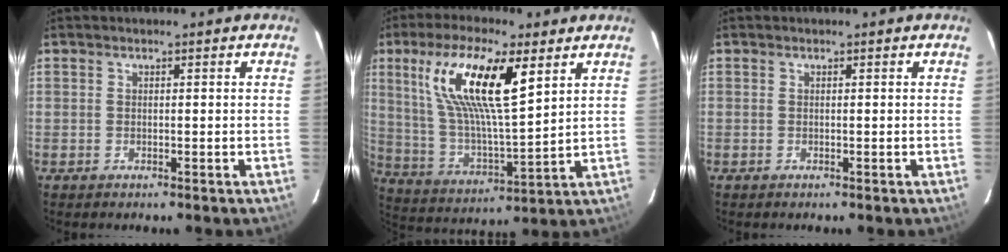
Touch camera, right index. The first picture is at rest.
{"total": 18.3, "force": [8.2, 4.7, 15.6], "torque": [-0.295, 0.007, 0.162]}
{"total": 0.0}